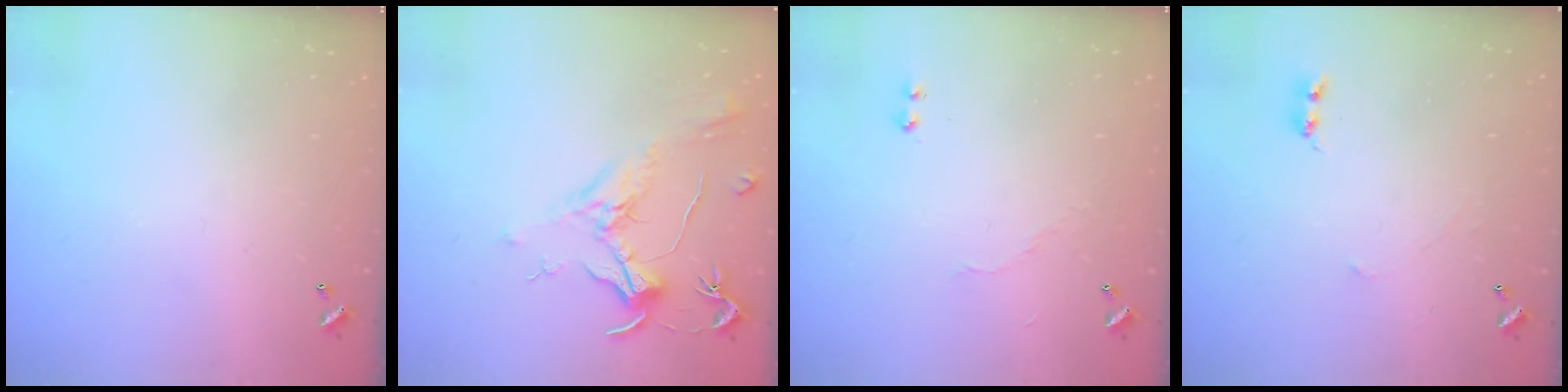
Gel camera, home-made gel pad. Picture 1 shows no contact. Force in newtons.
{"total": 2.0, "press": 1.8, "slide": 0.8}
{"total": 4.6, "press": 4.6, "slide": 0.3}
{"total": 0.9, "press": 0.8, "slide": 0.3}